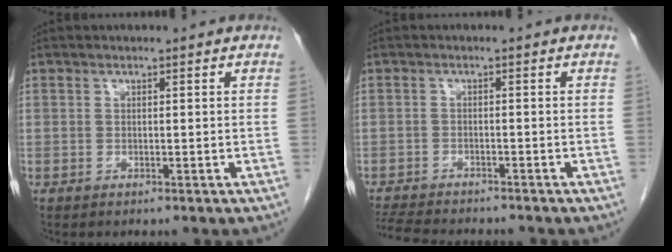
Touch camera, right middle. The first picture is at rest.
{"total": 9.3, "force": [-8.4, 1.4, 3.5], "torque": [-0.059, -0.011, -0.130]}